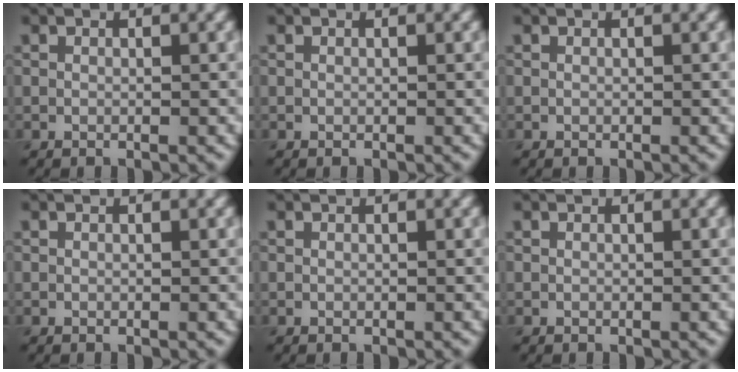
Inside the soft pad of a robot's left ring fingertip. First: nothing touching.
{"total": 0.0}
{"total": 0.0}
{"total": 0.0}
{"total": 0.0}
{"total": 0.0}